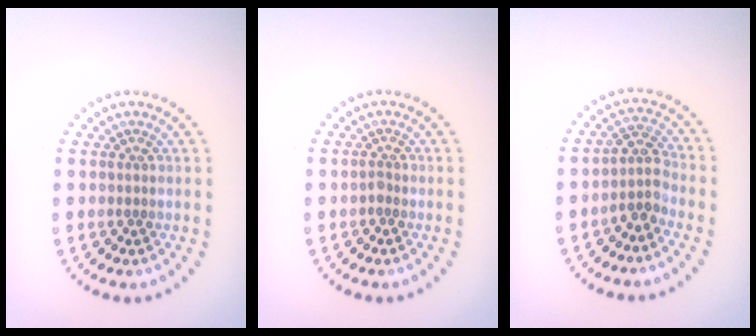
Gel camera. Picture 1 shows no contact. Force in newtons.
{"total": 0.6, "press": 0.3, "slide": 0.4}
{"total": 2.3, "press": 1.9, "slide": 1.4}